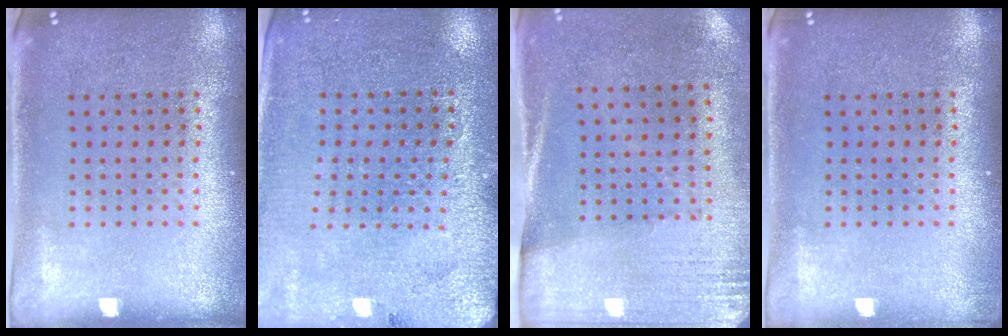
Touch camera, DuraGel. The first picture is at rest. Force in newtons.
{"total": 2.9, "press": 2.8, "slide": 0.4}
{"total": 2.7, "press": 2.4, "slide": 1.2}
{"total": 0.8, "press": 0.7, "slide": 0.4}